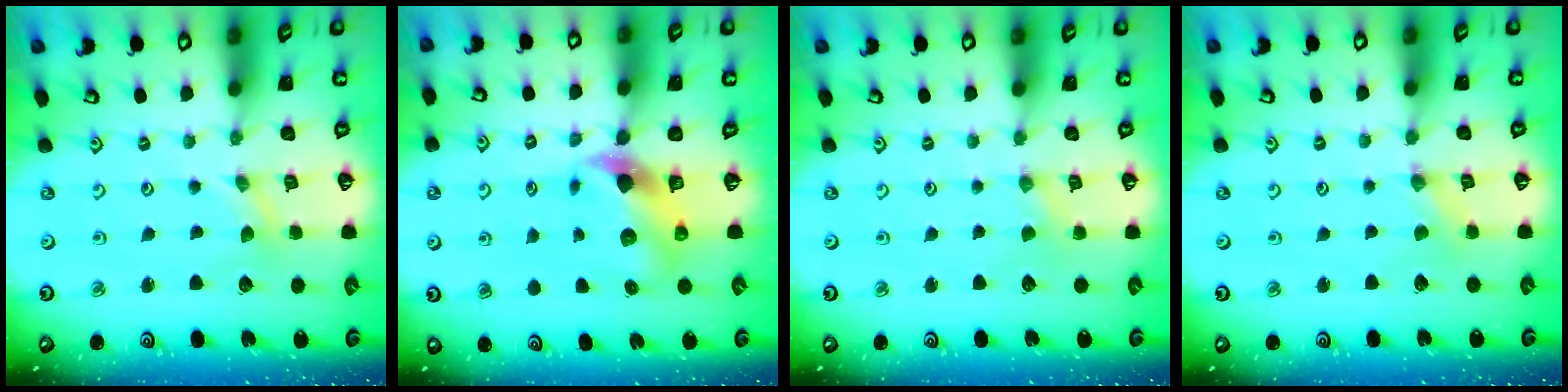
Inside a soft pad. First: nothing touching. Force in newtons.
{"total": 7.3, "press": 7.2, "slide": 1.3}
{"total": 1.0, "press": 1.0, "slide": 0.2}
{"total": 0.0}